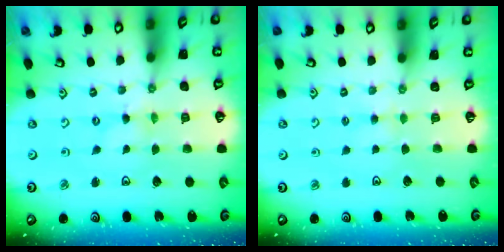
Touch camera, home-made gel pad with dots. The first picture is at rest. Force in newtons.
{"total": 1.9, "press": 1.9, "slide": 0.3}